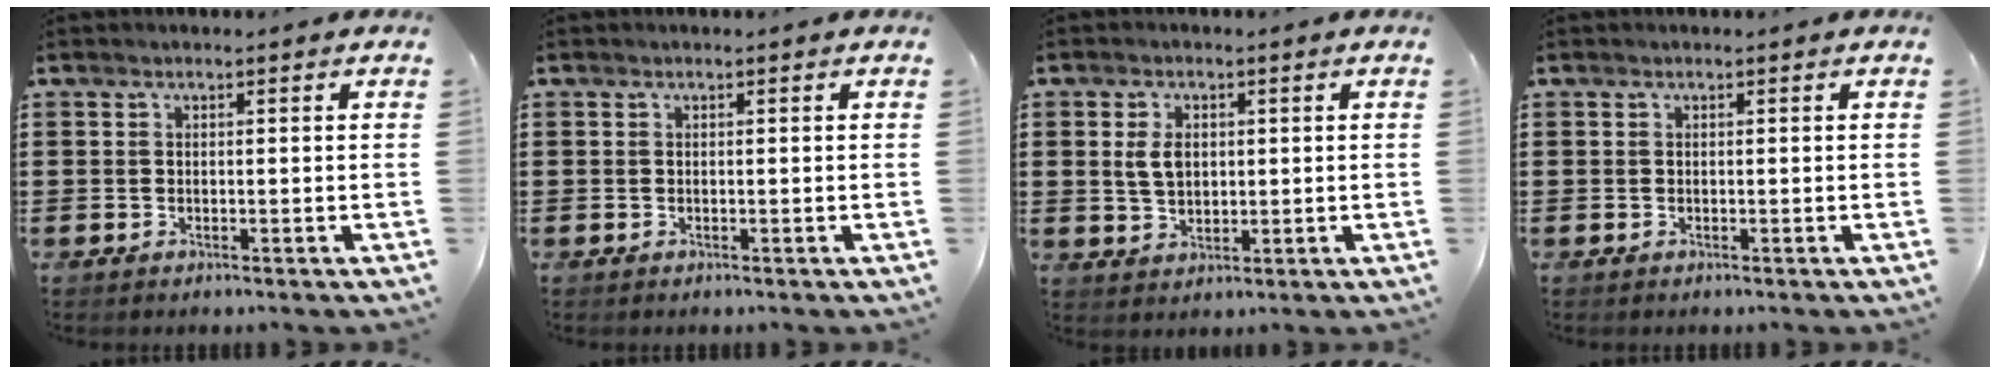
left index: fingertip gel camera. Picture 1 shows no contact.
{"total": 0.0}
{"total": 3.8, "force": [0.8, 2.5, 2.8], "torque": [-0.068, 0.006, 0.011]}
{"total": 0.0}